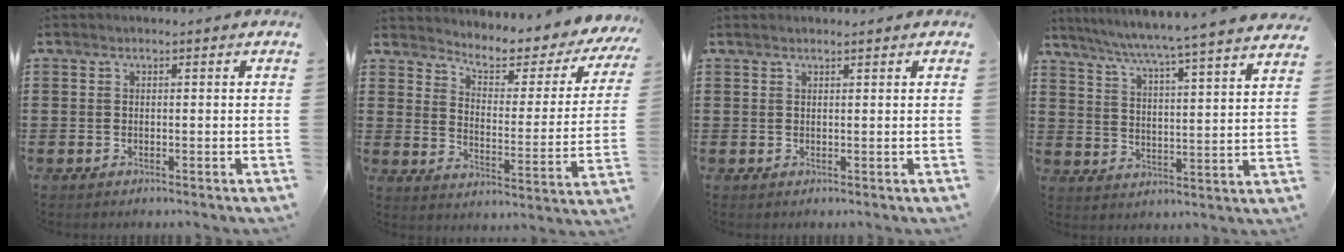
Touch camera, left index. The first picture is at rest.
{"total": 5.0, "force": [4.1, 1.5, 2.4], "torque": [-0.056, -0.035, 0.059]}
{"total": 0.7, "force": [0.6, 0.0, 0.4], "torque": [-0.008, -0.001, 0.011]}
{"total": 5.3, "force": [4.6, -1.6, 2.1], "torque": [-0.062, -0.048, 0.068]}